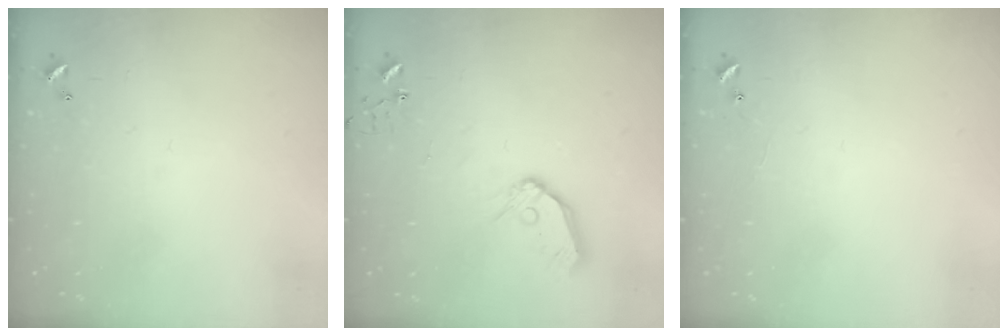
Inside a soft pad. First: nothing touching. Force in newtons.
{"total": 9.9, "press": 9.8, "slide": 1.3}
{"total": 5.1, "press": 5.0, "slide": 0.3}